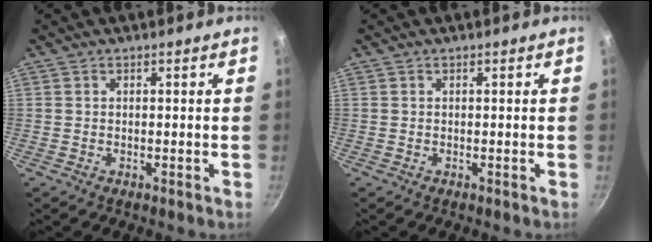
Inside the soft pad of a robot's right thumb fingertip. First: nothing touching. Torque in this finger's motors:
{"motor_torque": [0.00, 0.00, 0.01, 0.00, 0.00]}